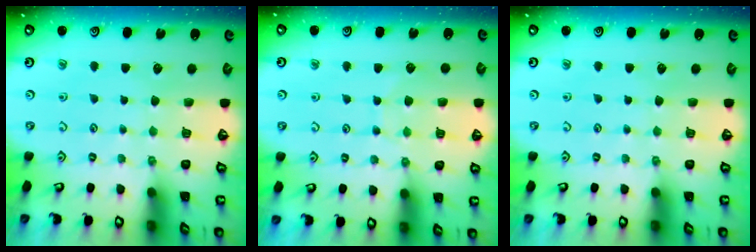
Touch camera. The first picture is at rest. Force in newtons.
{"total": 6.0, "press": 6.0, "slide": 0.6}
{"total": 0.0}